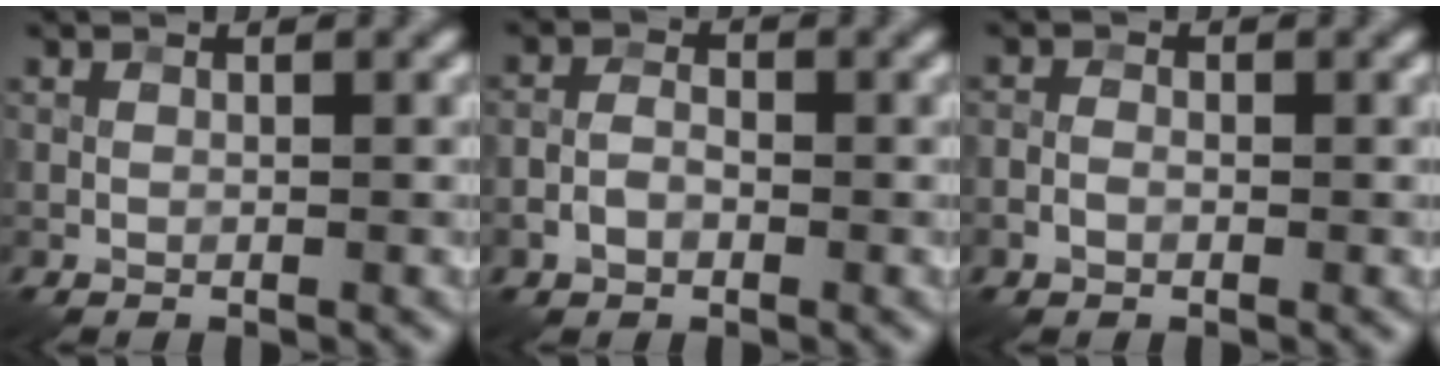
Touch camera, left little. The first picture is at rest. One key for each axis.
{"total": 1.9, "fx": -0.8, "fy": 1.3, "fz": 1.1, "tx": -0.019, "ty": 0.005, "tz": -0.019}
{"total": 1.2, "fx": -0.5, "fy": 0.9, "fz": 0.7, "tx": -0.013, "ty": 0.002, "tz": -0.014}